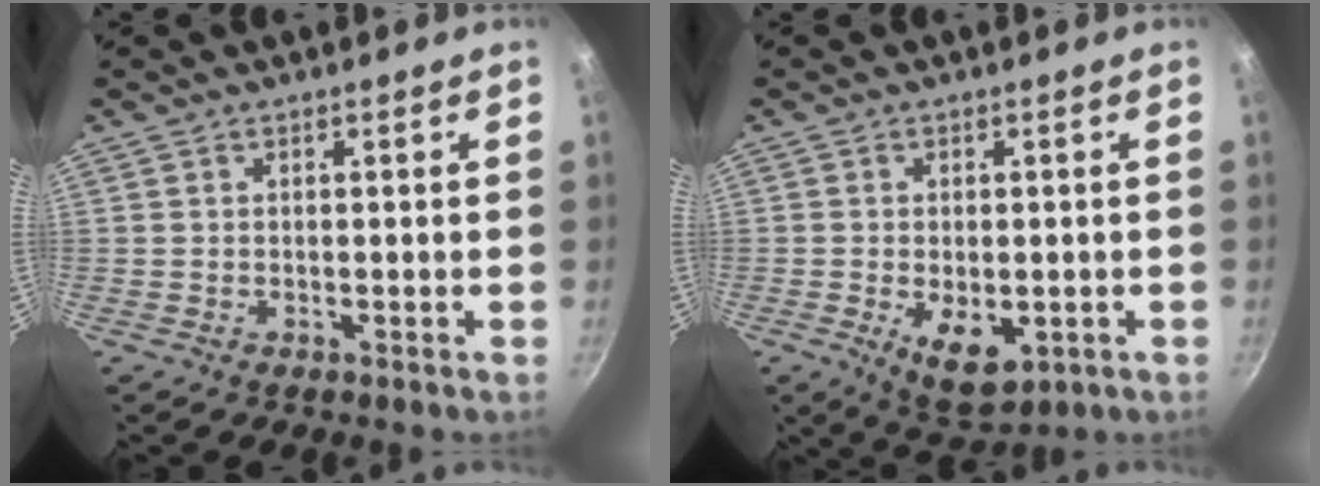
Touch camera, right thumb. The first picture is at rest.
{"total": 8.2, "force": [-2.1, 4.6, 6.4], "torque": [-0.082, -0.006, -0.016]}